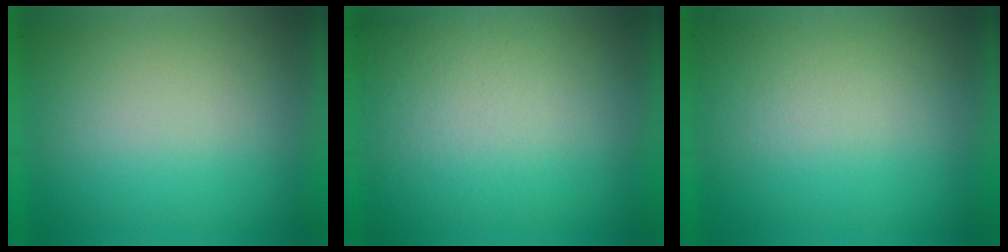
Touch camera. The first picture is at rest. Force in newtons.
{"total": 3.5}
{"total": 2.0}